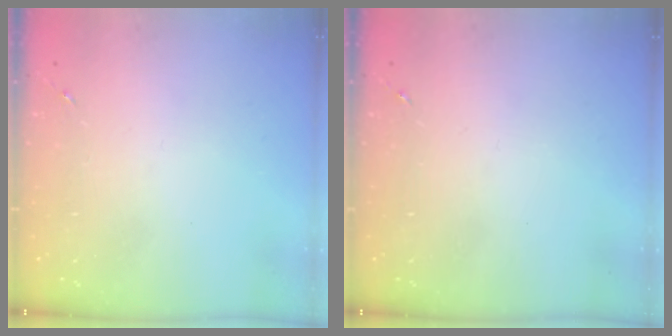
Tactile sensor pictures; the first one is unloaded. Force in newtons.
{"total": 0.0}